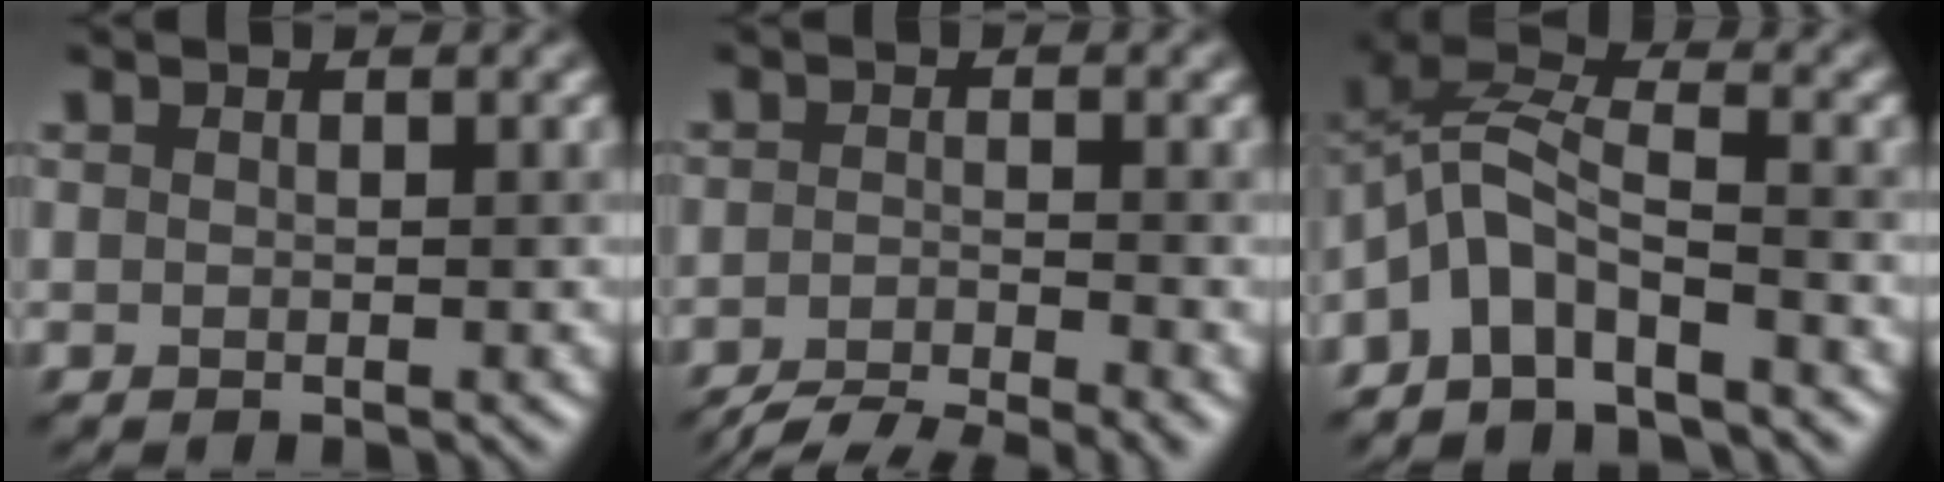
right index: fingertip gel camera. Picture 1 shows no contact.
{"total": 5.9, "force": [-4.9, 1.1, 3.1], "torque": [-0.054, -0.014, -0.086]}
{"total": 5.2, "force": [-3.5, 2.0, 3.3], "torque": [-0.070, 0.008, -0.076]}